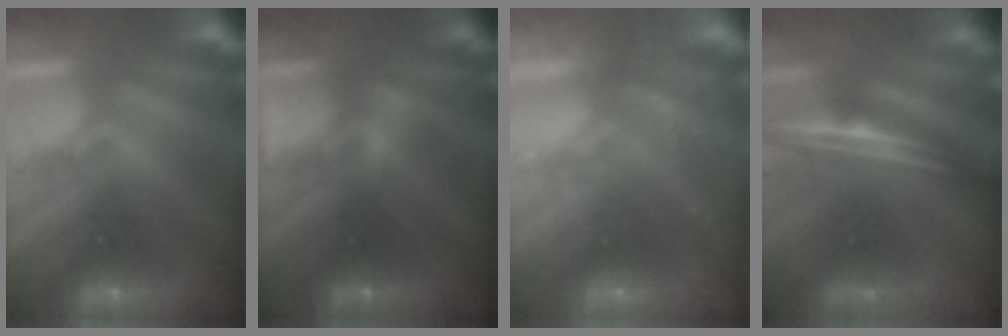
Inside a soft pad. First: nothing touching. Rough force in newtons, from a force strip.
{"total": 2.3}
{"total": 2.2}
{"total": 6.9}